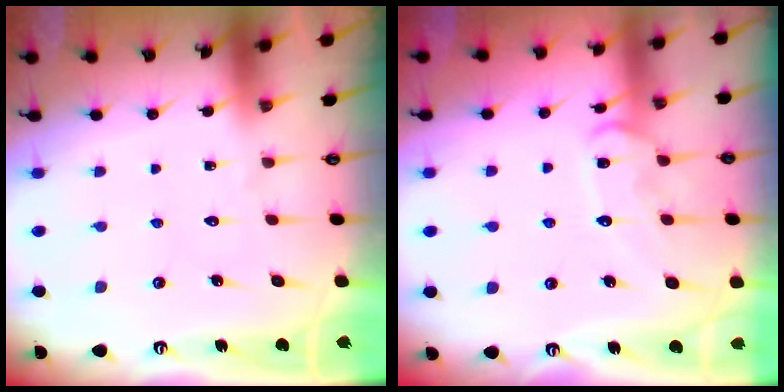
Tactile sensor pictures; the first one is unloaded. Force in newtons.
{"total": 12.3, "press": 12.3, "slide": 0.9}